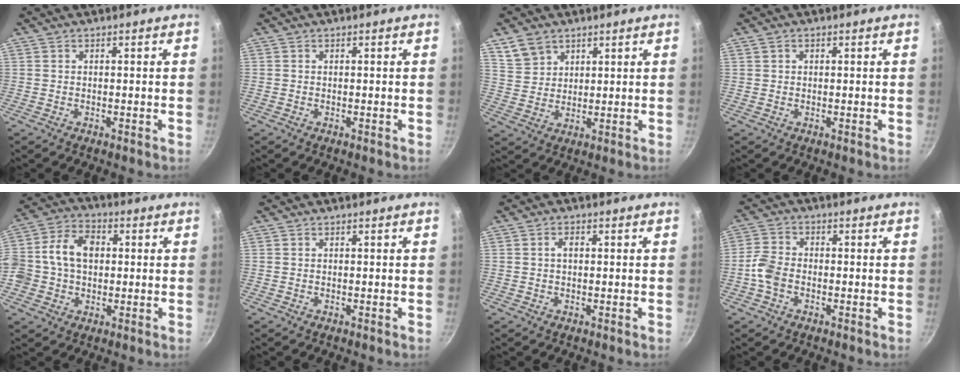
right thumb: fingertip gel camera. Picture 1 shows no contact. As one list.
[{"total": 0.0}, {"total": 6.3, "force": [3.9, 4.4, 2.1], "torque": [-0.022, -0.004, 0.085]}, {"total": 1.0, "force": [0.4, 0.9, 0.4], "torque": [-0.005, 0.005, 0.005]}, {"total": 11.8, "force": [0.9, 8.9, 7.7], "torque": [-0.119, 0.020, -0.003]}, {"total": 0.0}, {"total": 1.8, "force": [0.3, 1.1, 1.4], "torque": [-0.020, 0.007, 0.003]}, {"total": 4.8, "force": [-1.6, 3.2, 3.1], "torque": [-0.068, 0.018, -0.042]}]